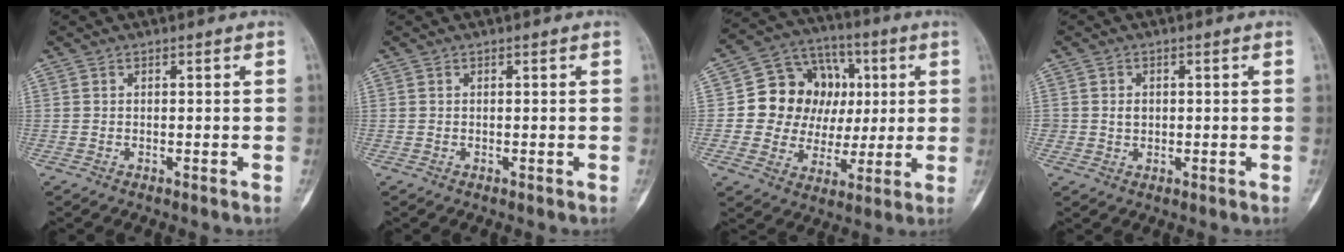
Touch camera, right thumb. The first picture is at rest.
{"total": 0.0}
{"total": 16.0, "force": [2.1, 13.7, 8.0], "torque": [-0.078, 0.021, 0.043]}
{"total": 2.1, "force": [0.2, 1.8, 1.0], "torque": [-0.006, 0.002, 0.007]}